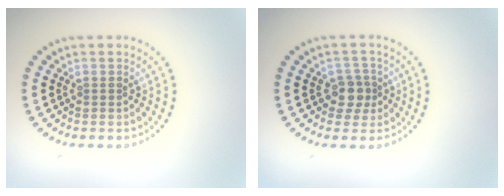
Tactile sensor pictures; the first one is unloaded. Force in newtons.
{"total": 2.2, "press": 1.8, "slide": 1.1}